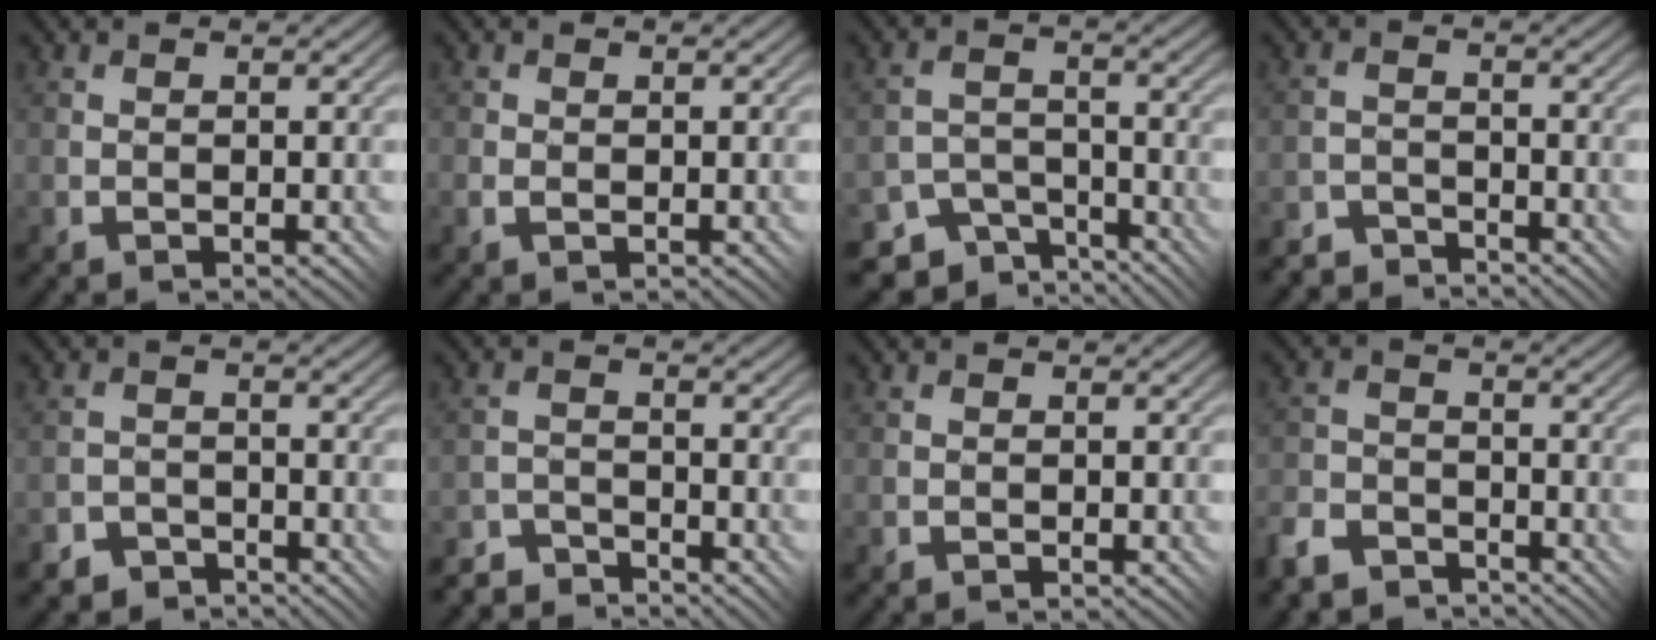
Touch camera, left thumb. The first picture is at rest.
{"total": 1.6, "force": [-0.5, 1.3, 0.8], "torque": [-0.016, -0.001, -0.011]}
{"total": 6.1, "force": [-4.8, 3.3, 1.6], "torque": [-0.024, -0.005, -0.081]}
{"total": 3.8, "force": [-3.7, 0.7, 0.0], "torque": [0.009, 0.008, -0.074]}
{"total": 3.3, "force": [-3.0, 1.5, 0.1], "torque": [0.005, 0.010, -0.057]}
{"total": 4.1, "force": [-4.0, 0.8, 0.2], "torque": [0.004, 0.006, -0.081]}
{"total": 0.0}
{"total": 5.7, "force": [-4.8, 2.8, 1.6], "torque": [-0.037, -0.003, -0.106]}